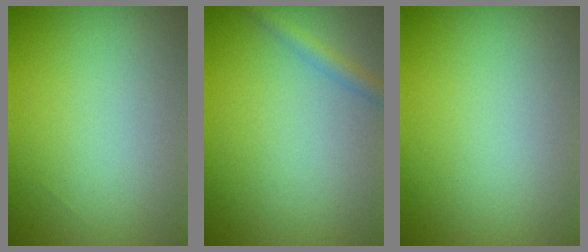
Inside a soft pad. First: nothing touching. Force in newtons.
{"total": 1.7, "press": 1.7, "slide": 0.1}
{"total": 0.0}